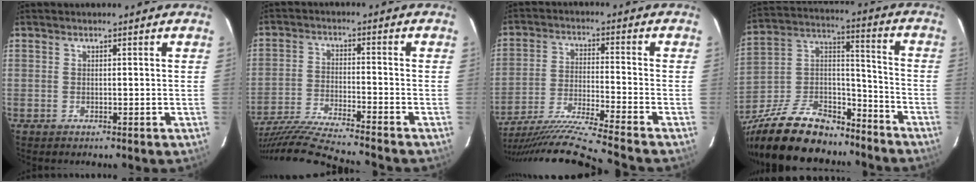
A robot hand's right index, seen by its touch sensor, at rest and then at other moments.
{"total": 18.0, "force": [-16.3, -1.0, 7.5], "torque": [-0.160, -0.038, -0.284]}
{"total": 18.1, "force": [-16.3, -3.3, 7.3], "torque": [-0.148, -0.048, -0.281]}
{"total": 24.0, "force": [-17.8, 10.9, 11.8], "torque": [-0.262, 0.028, -0.290]}